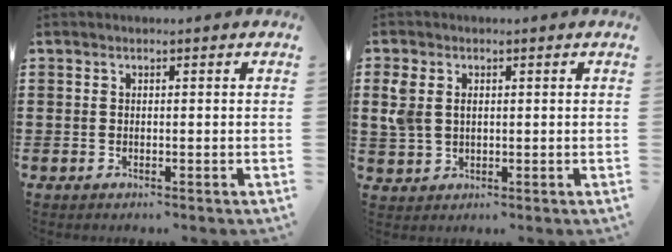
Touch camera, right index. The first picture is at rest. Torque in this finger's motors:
{"motor_torque": [0.18, 0.03, 0.35, 0.09]}